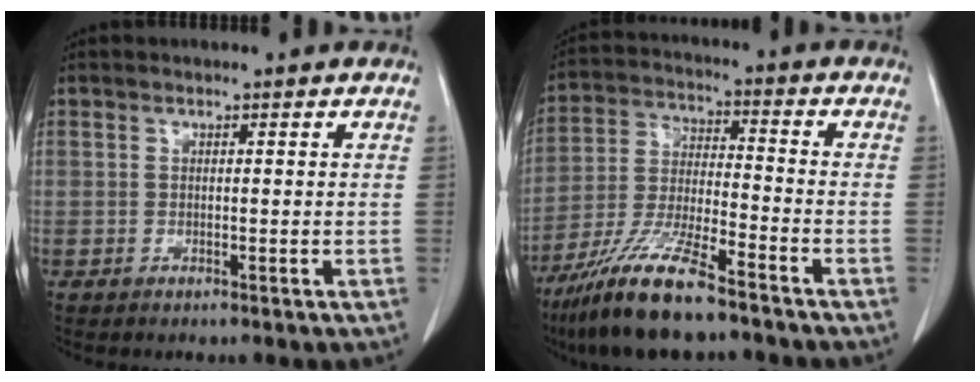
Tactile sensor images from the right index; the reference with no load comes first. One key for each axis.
{"total": 13.1, "fx": -9.6, "fy": 1.6, "fz": 8.7, "tx": -0.178, "ty": -0.028, "tz": -0.179}